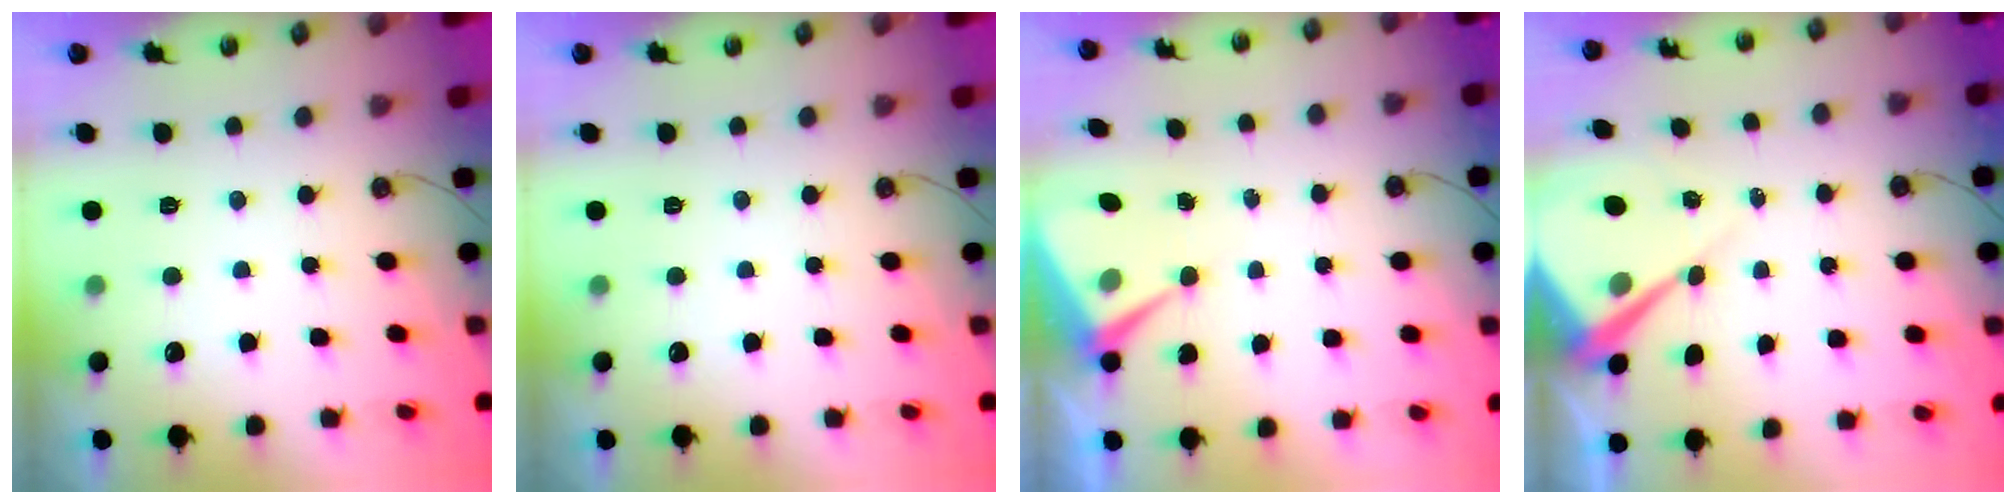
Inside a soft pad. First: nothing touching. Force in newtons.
{"total": 0.0}
{"total": 8.2, "press": 8.2, "slide": 0.1}
{"total": 7.2, "press": 7.2, "slide": 0.6}